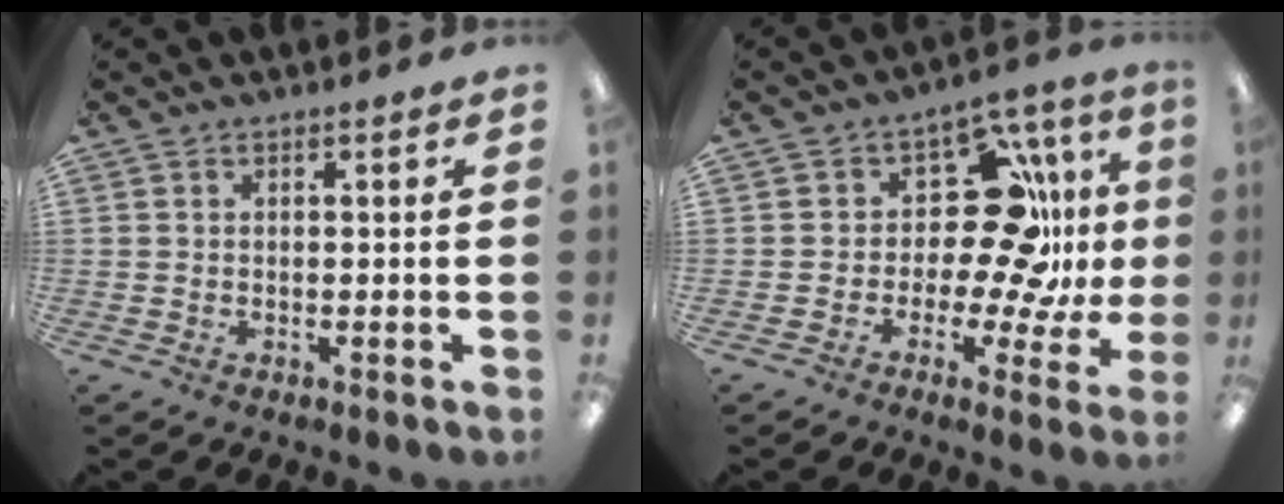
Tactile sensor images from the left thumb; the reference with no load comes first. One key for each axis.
{"total": 17.5, "fx": 3.4, "fy": 10.7, "fz": 13.5, "tx": -0.185, "ty": -0.012, "tz": 0.062}